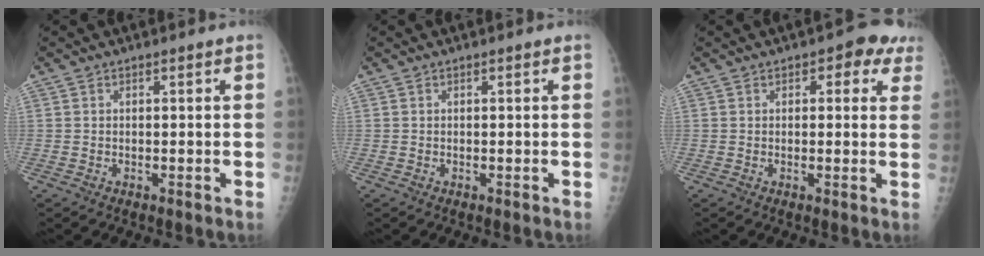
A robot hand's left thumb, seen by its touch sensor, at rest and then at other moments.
{"total": 0.0}
{"total": 5.2, "force": [2.6, 3.0, 3.4], "torque": [0.000, -0.003, 0.020]}